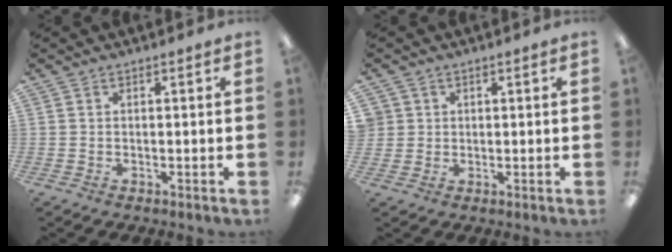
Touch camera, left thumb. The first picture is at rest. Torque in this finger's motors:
{"motor_torque": [-0.17, 0.07, 0.08, 0.03, 0.00]}